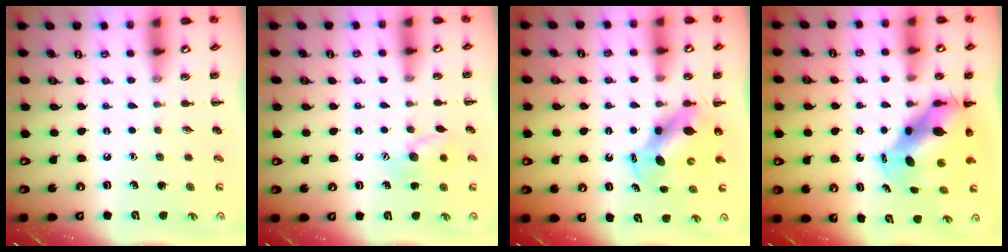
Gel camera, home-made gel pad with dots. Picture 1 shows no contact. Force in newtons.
{"total": 10.0, "press": 9.9, "slide": 1.7}
{"total": 6.1, "press": 6.0, "slide": 1.2}
{"total": 8.2, "press": 7.9, "slide": 2.1}